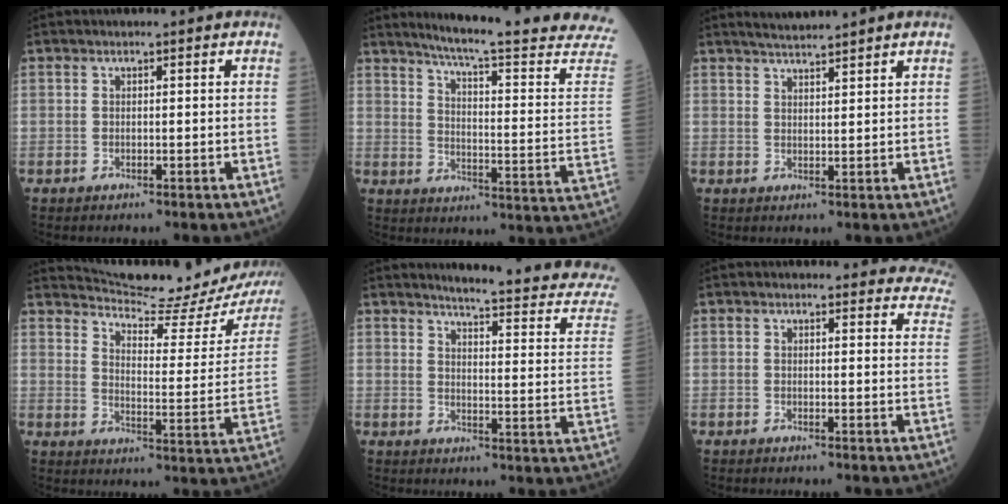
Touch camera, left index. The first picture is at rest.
{"total": 23.1, "force": [20.8, -1.0, 10.0], "torque": [-0.146, -0.096, 0.253]}
{"total": 3.5, "force": [3.3, -0.7, 1.1], "torque": [-0.019, 0.008, 0.061]}
{"total": 20.4, "force": [19.8, 0.7, 5.0], "torque": [-0.070, -0.091, 0.243]}
{"total": 16.5, "force": [15.3, 0.5, 6.1], "torque": [-0.070, -0.078, 0.159]}
{"total": 13.7, "force": [13.1, 3.5, 1.9], "torque": [0.023, -0.052, 0.105]}